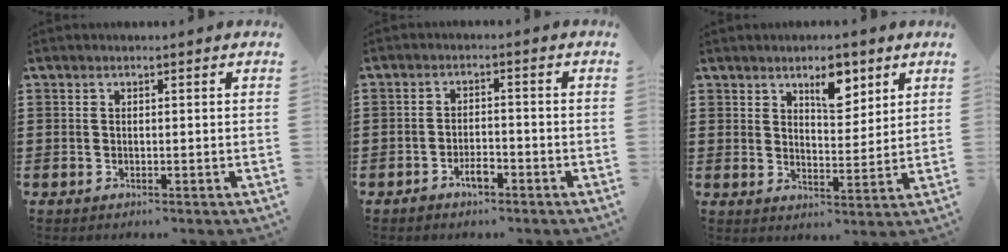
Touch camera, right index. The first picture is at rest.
{"total": 2.8, "force": [-2.0, 1.1, 1.7], "torque": [-0.031, 0.005, -0.039]}
{"total": 6.2, "force": [3.9, 2.7, 3.9], "torque": [-0.047, -0.007, 0.062]}